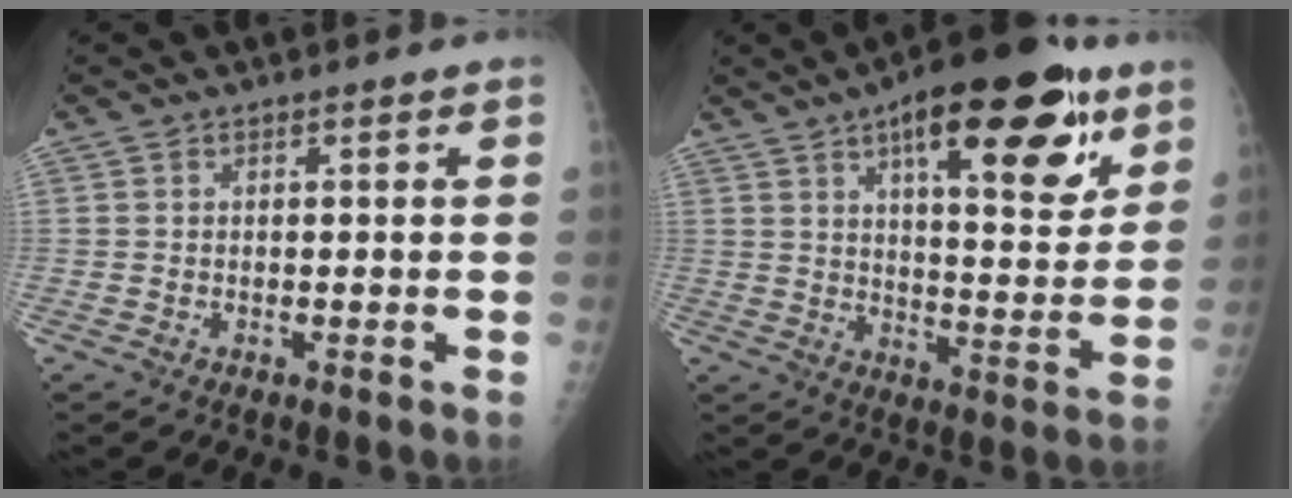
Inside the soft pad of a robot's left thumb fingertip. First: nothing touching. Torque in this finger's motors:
{"motor_torque": [2.57, 2.14, 1.63, -1.15, 0.43]}